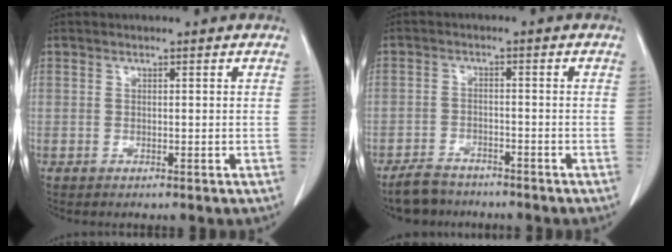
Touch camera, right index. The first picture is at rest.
{"total": 5.3, "force": [-4.7, 2.1, 1.1], "torque": [-0.023, -0.008, -0.082]}